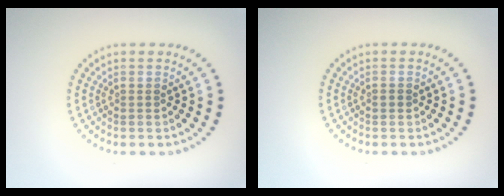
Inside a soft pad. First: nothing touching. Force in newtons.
{"total": 0.7, "press": 0.7, "slide": 0.1}